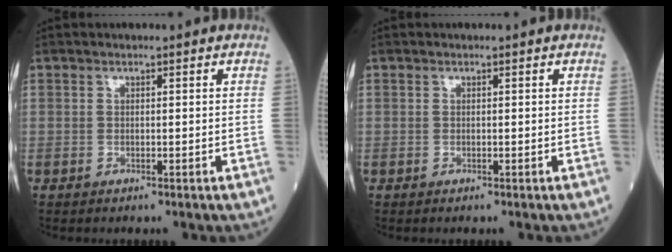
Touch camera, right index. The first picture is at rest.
{"total": 0.0}